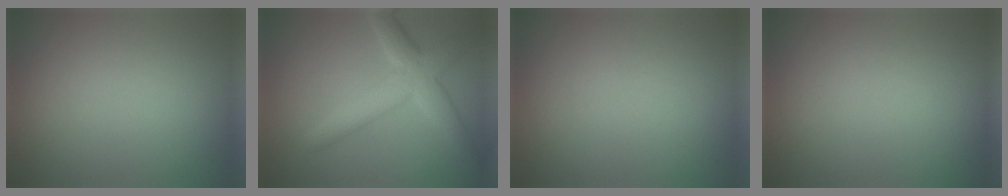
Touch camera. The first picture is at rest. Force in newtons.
{"total": 4.9, "press": 4.9, "slide": 0.4}
{"total": 0.0}
{"total": 0.0}